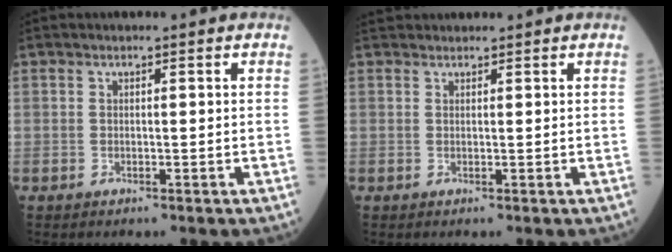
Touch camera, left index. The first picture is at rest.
{"total": 3.1, "force": [2.9, 0.6, 0.5], "torque": [-0.005, 0.035, 0.048]}